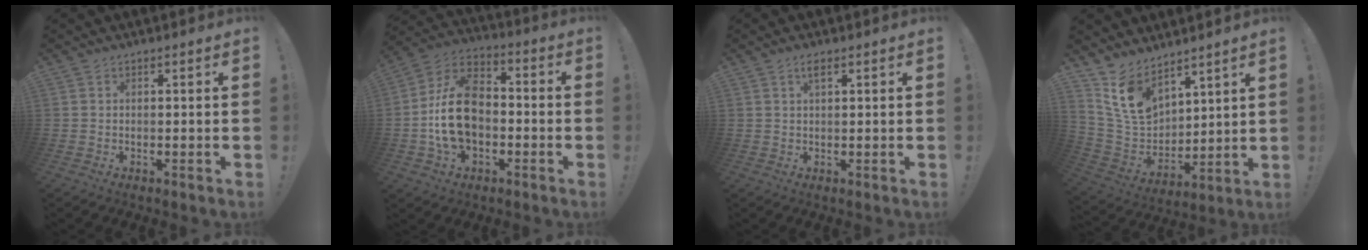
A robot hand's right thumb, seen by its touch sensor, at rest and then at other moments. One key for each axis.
{"total": 17.4, "fx": -2.8, "fy": 12.2, "fz": 12.1, "tx": -0.219, "ty": 0.032, "tz": -0.044}
{"total": 2.2, "fx": 1.2, "fy": 0.5, "fz": 1.7, "tx": -0.025, "ty": -0.002, "tz": 0.018}
{"total": 13.7, "fx": 9.3, "fy": 8.4, "fz": 5.7, "tx": -0.116, "ty": -0.058, "tz": 0.186}